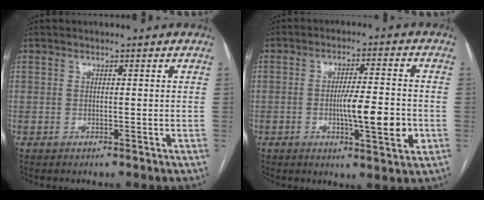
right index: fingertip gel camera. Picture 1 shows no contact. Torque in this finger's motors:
{"motor_torque": [1.28, -0.48, 0.31, 0.07]}